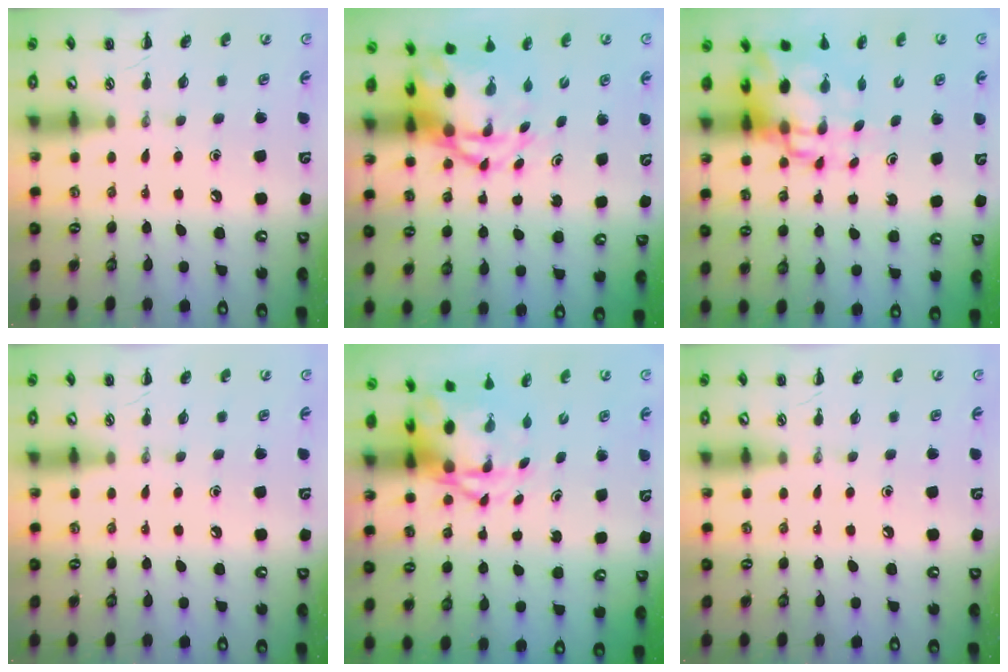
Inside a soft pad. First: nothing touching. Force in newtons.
{"total": 9.0, "press": 8.8, "slide": 2.1}
{"total": 11.0, "press": 10.6, "slide": 3.0}
{"total": 0.0}
{"total": 5.4, "press": 5.2, "slide": 1.2}
{"total": 0.0}